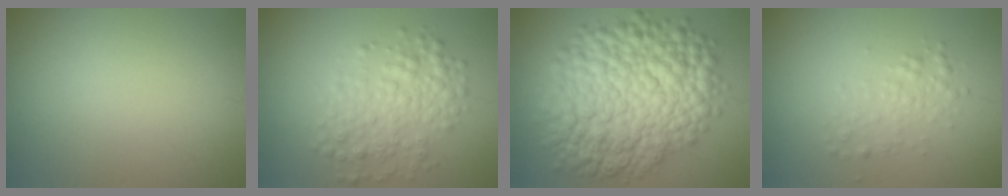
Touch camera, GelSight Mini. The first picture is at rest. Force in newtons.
{"total": 4.2, "press": 4.2, "slide": 0.1}
{"total": 12.5, "press": 12.5, "slide": 0.3}
{"total": 1.8, "press": 1.8, "slide": 0.0}